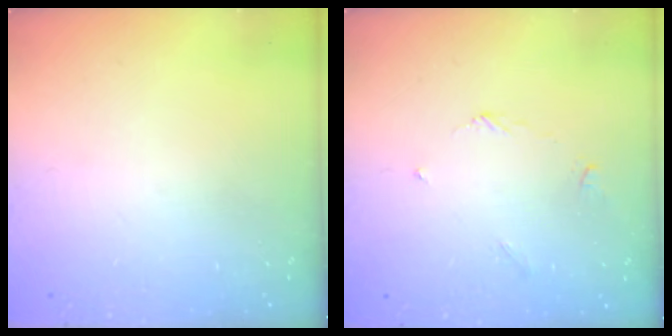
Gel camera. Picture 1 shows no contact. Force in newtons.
{"total": 3.4, "press": 3.4, "slide": 0.4}